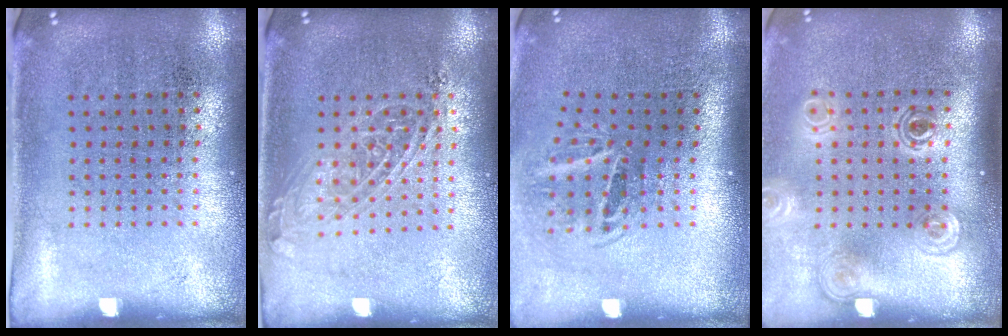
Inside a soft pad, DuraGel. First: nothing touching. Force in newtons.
{"total": 1.4, "press": 1.2, "slide": 0.7}
{"total": 1.9, "press": 1.3, "slide": 1.4}
{"total": 1.8, "press": 1.3, "slide": 1.2}